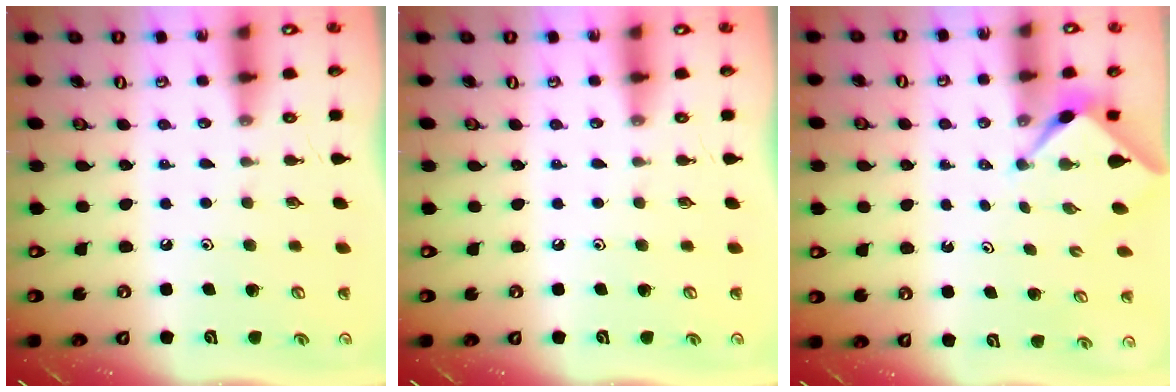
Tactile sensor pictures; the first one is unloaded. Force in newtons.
{"total": 0.0}
{"total": 2.4, "press": 2.3, "slide": 0.3}